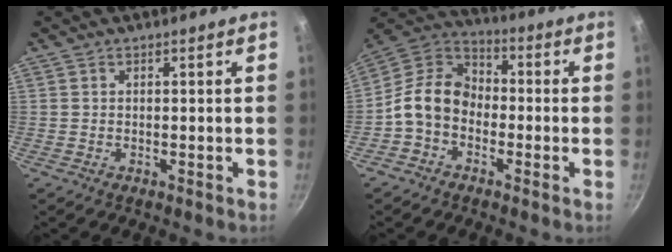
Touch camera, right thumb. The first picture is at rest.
{"total": 11.0, "force": [-2.8, 8.3, 6.6], "torque": [-0.089, 0.045, -0.080]}